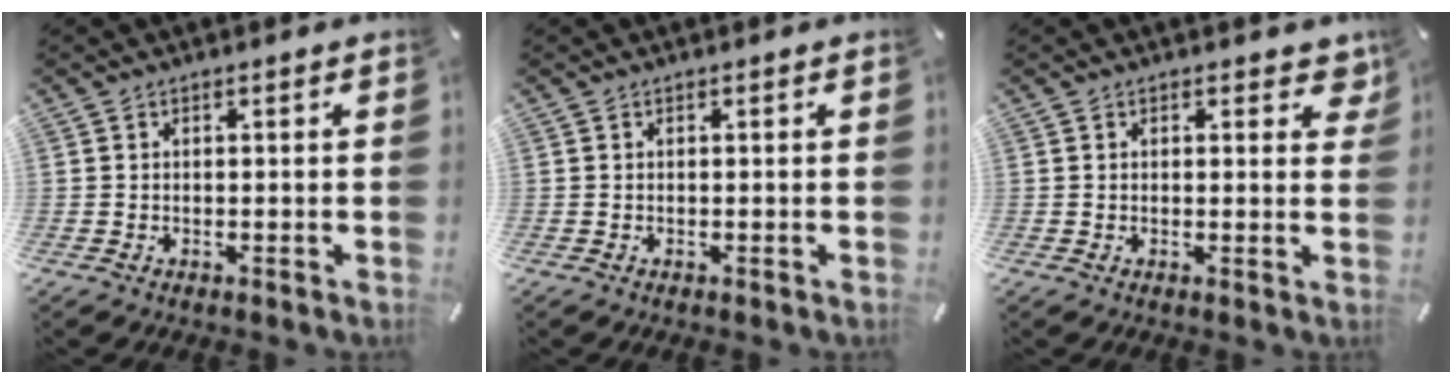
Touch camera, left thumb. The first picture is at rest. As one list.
[{"total": 0.0}, {"total": 3.5, "force": [1.7, 2.0, 2.4], "torque": [-0.011, -0.009, 0.021]}]